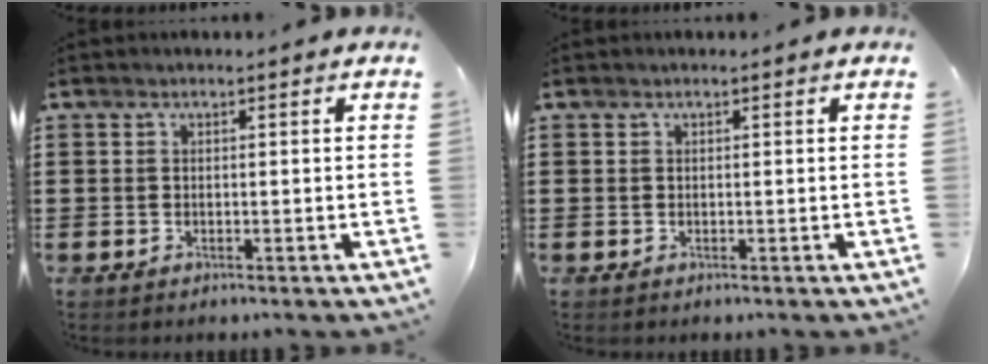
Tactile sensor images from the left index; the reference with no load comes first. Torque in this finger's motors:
{"motor_torque": [1.20, 0.94, 0.00, -0.01]}